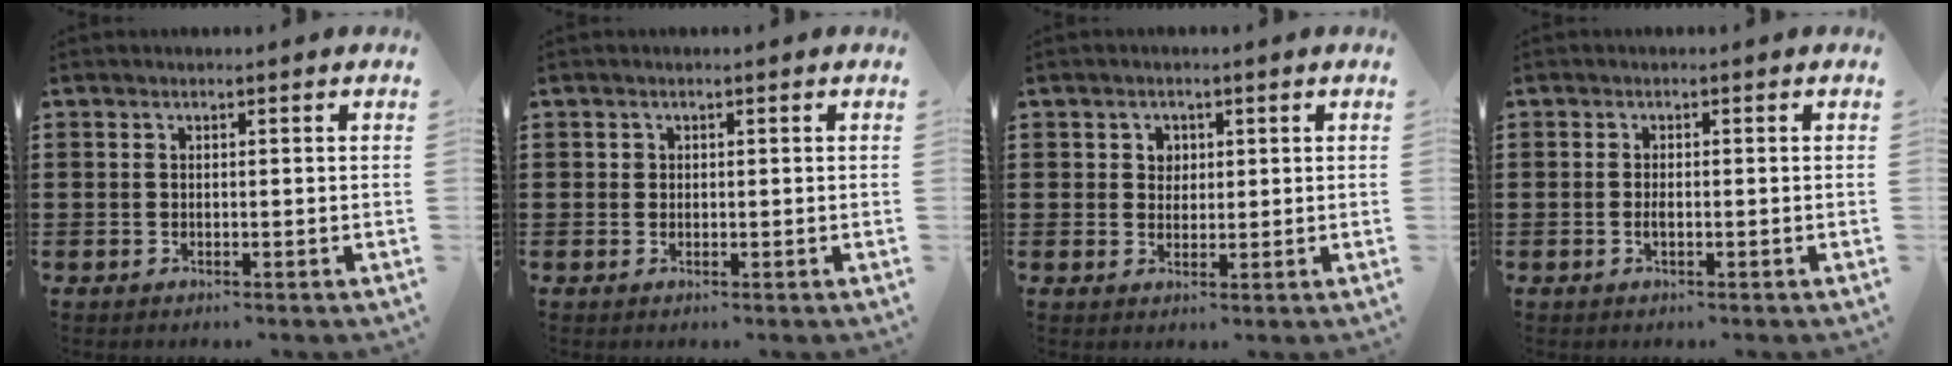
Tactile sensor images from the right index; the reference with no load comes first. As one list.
[{"total": 0.6, "force": [0.2, 0.6, 0.1], "torque": [-0.002, 0.005, 0.003]}, {"total": 2.0, "force": [0.7, 1.8, 0.5], "torque": [-0.017, 0.010, 0.012]}, {"total": 0.9, "force": [-0.2, 0.3, 0.8], "torque": [-0.017, -0.004, -0.002]}]